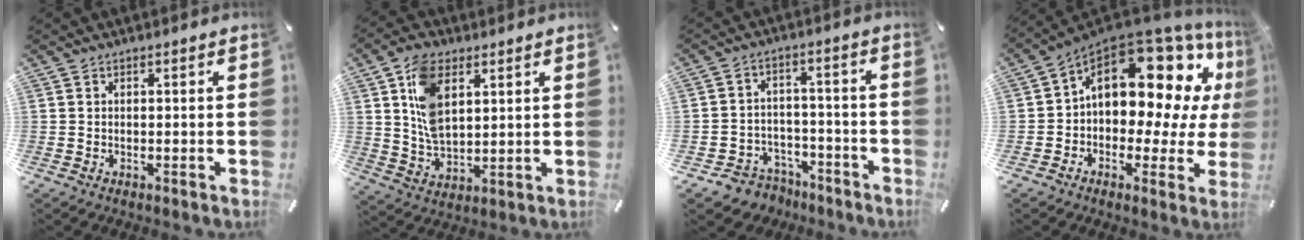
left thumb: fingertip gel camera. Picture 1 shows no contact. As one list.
[{"total": 10.8, "force": [4.0, 6.5, 7.6], "torque": [-0.170, 0.000, 0.074]}, {"total": 5.9, "force": [-3.8, 4.5, 0.8], "torque": [-0.015, 0.024, -0.071]}, {"total": 17.7, "force": [7.3, 10.2, 12.4], "torque": [-0.179, -0.054, 0.121]}]